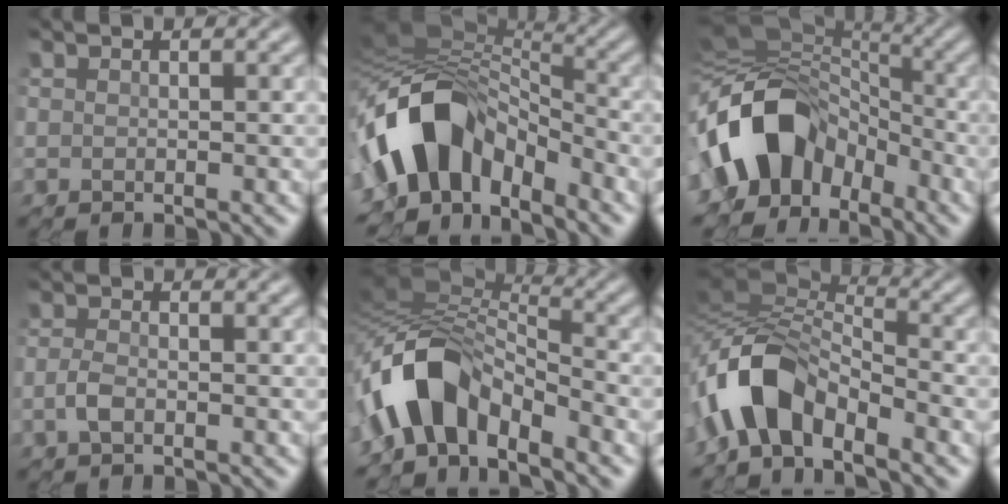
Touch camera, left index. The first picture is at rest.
{"total": 10.1, "force": [-4.9, 6.2, 6.3], "torque": [-0.109, 0.018, -0.098]}
{"total": 12.0, "force": [-5.2, 8.4, 6.9], "torque": [-0.136, 0.000, -0.103]}
{"total": 1.4, "force": [-0.8, 0.3, 1.0], "torque": [-0.032, 0.000, -0.018]}
{"total": 7.5, "force": [-4.2, 3.5, 5.1], "torque": [-0.091, 0.013, -0.085]}
{"total": 6.7, "force": [-3.8, 2.7, 4.7], "torque": [-0.099, 0.013, -0.084]}